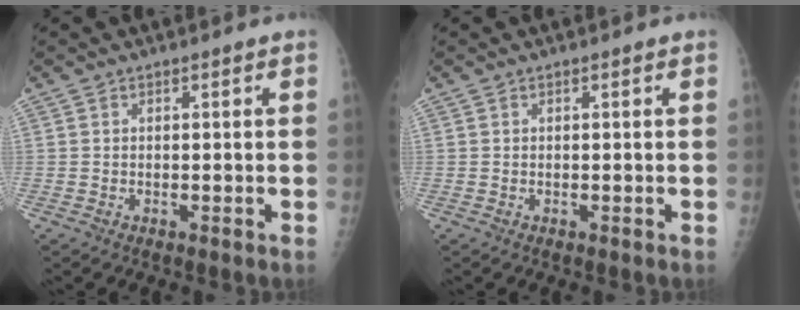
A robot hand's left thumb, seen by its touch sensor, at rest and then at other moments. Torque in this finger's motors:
{"motor_torque": [-0.08, 0.08, -0.01, 0.00, 0.00]}